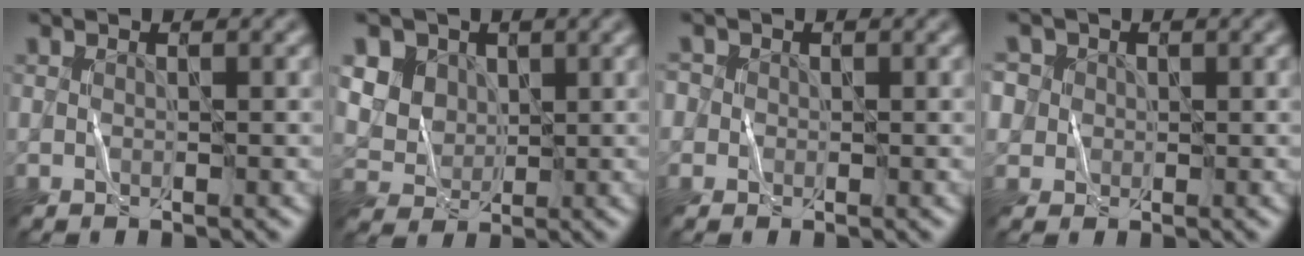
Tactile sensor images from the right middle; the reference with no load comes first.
{"total": 7.6, "force": [3.9, 6.0, 2.8], "torque": [-0.071, 0.023, 0.060]}
{"total": 1.7, "force": [0.4, 1.6, 0.2], "torque": [0.006, 0.003, -0.020]}
{"total": 4.1, "force": [1.6, 3.7, 0.9], "torque": [-0.024, 0.022, 0.007]}